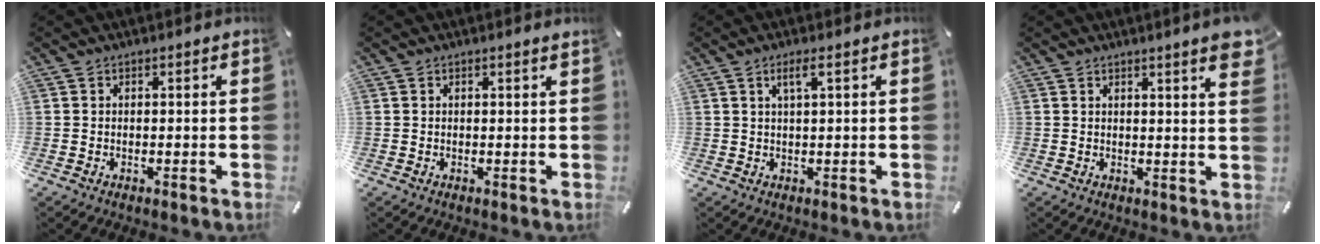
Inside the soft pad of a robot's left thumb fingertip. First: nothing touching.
{"total": 0.5, "force": [0.4, 0.0, 0.4], "torque": [-0.006, 0.000, 0.006]}
{"total": 3.1, "force": [1.3, 0.4, 2.8], "torque": [-0.057, 0.001, 0.020]}
{"total": 5.0, "force": [3.0, 0.4, 3.9], "torque": [-0.057, -0.019, 0.048]}